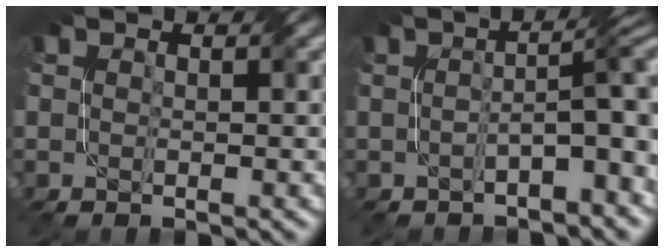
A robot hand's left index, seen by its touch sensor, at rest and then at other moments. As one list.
[{"total": 5.0, "force": [-0.9, 1.2, 4.8], "torque": [-0.065, 0.012, -0.018]}]